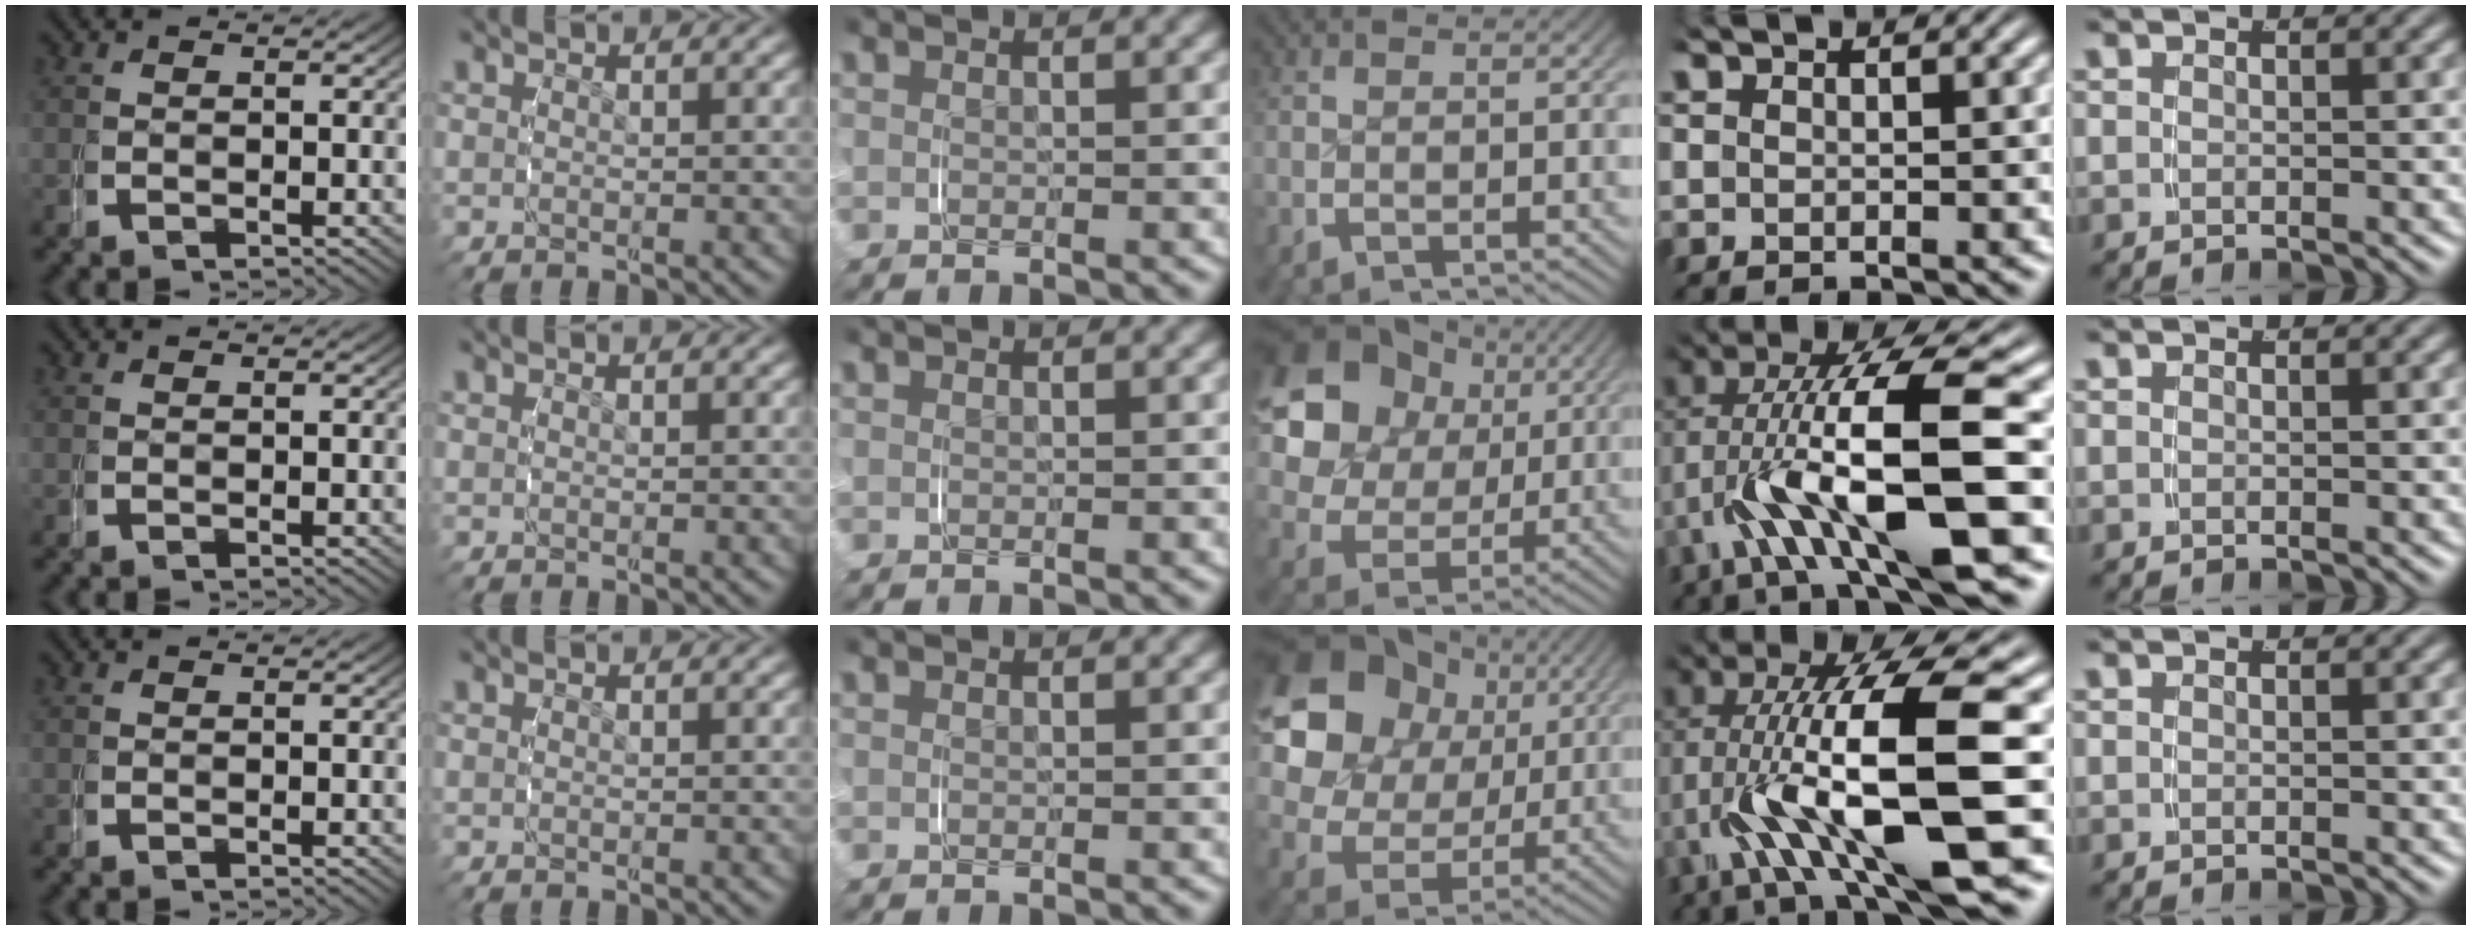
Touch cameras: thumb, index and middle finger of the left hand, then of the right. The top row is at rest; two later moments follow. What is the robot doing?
{"motion": "grasp_and_lifting", "object": "key"}